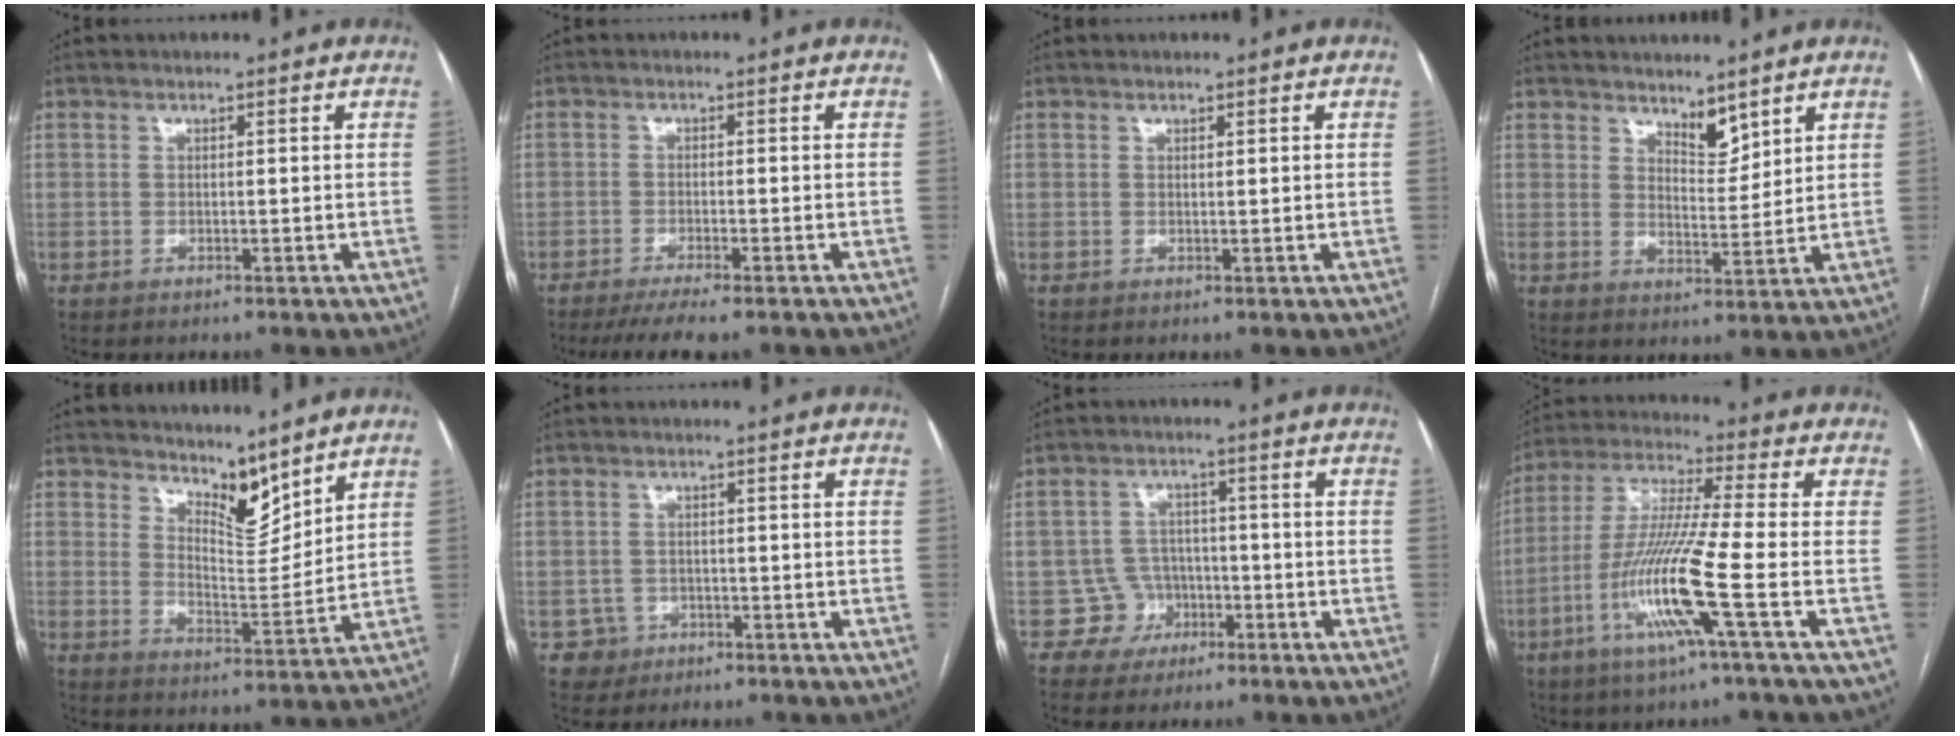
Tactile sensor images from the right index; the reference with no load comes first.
{"total": 6.3, "force": [-5.0, 0.6, 3.8], "torque": [-0.055, -0.012, -0.079]}
{"total": 0.0}
{"total": 4.5, "force": [3.7, 1.7, 1.9], "torque": [-0.030, -0.007, 0.069]}
{"total": 7.3, "force": [6.4, 2.1, 2.8], "torque": [-0.045, -0.012, 0.118]}
{"total": 3.0, "force": [-1.2, 2.7, -0.4], "torque": [0.016, 0.015, -0.019]}
{"total": 4.8, "force": [-2.0, 4.3, -0.4], "torque": [0.017, 0.018, -0.031]}
{"total": 13.5, "force": [-4.8, -1.3, 12.6], "torque": [-0.255, -0.014, -0.101]}